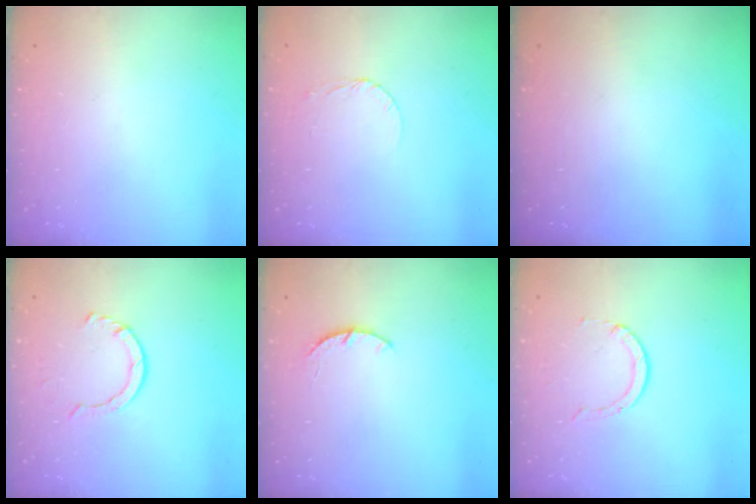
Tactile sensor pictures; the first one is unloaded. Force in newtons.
{"total": 2.6, "press": 2.6, "slide": 0.1}
{"total": 0.0}
{"total": 2.9, "press": 2.9, "slide": 0.4}
{"total": 2.9, "press": 2.8, "slide": 0.5}
{"total": 2.0, "press": 2.0, "slide": 0.2}